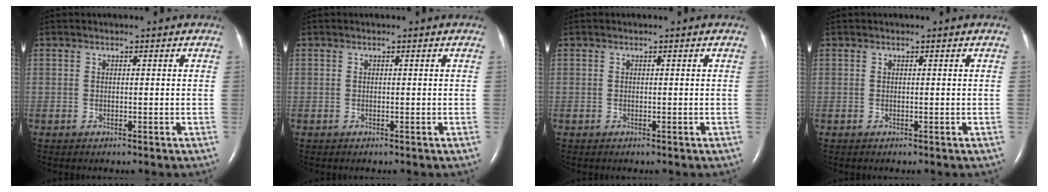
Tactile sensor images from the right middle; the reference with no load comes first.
{"total": 0.0}
{"total": 0.0}
{"total": 0.0}